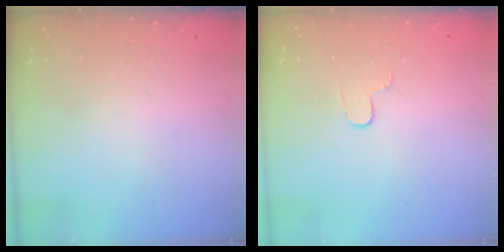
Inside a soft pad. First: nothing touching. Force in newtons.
{"total": 3.4, "press": 3.4, "slide": 0.4}